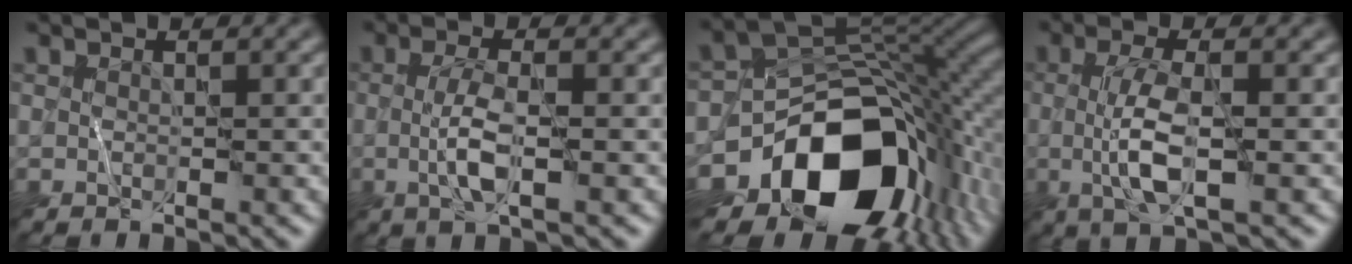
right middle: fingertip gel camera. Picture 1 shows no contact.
{"total": 3.2, "force": [-0.3, 0.7, 3.1], "torque": [-0.065, -0.003, -0.011]}
{"total": 16.3, "force": [-7.1, 10.8, 9.9], "torque": [-0.157, -0.021, -0.110]}
{"total": 4.4, "force": [-0.2, 1.1, 4.2], "torque": [-0.091, -0.005, -0.006]}